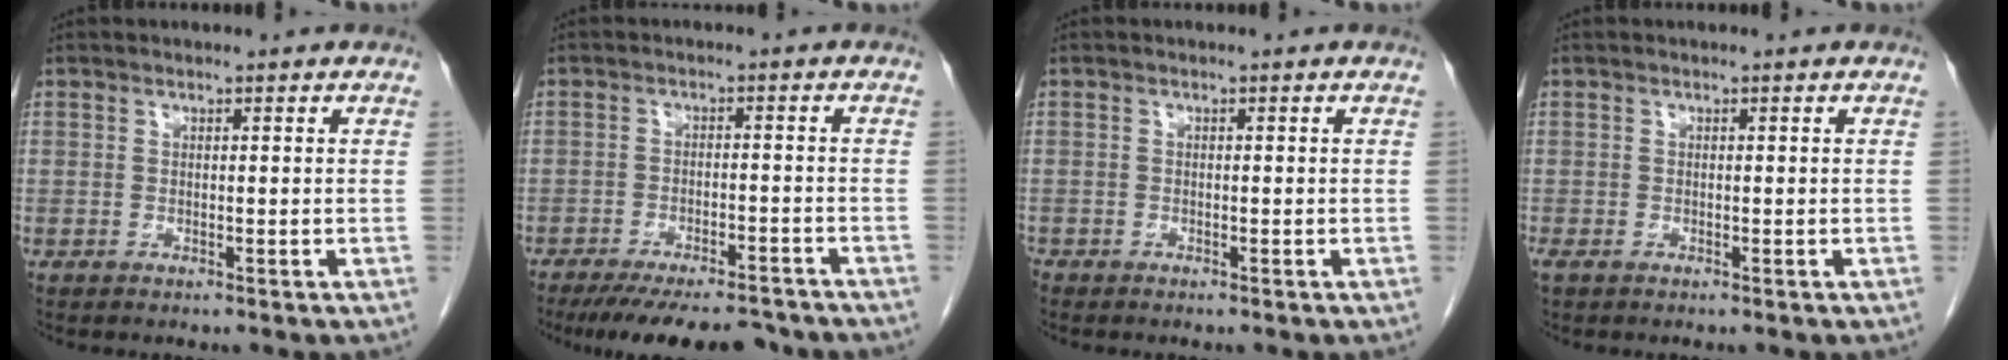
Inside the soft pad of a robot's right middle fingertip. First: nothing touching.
{"total": 14.1, "force": [-12.3, 3.4, 5.9], "torque": [-0.105, -0.012, -0.170]}
{"total": 0.6, "force": [-0.6, 0.2, 0.1], "torque": [-0.004, 0.000, -0.011]}
{"total": 0.8, "force": [-0.5, 0.4, 0.5], "torque": [-0.013, -0.002, -0.009]}